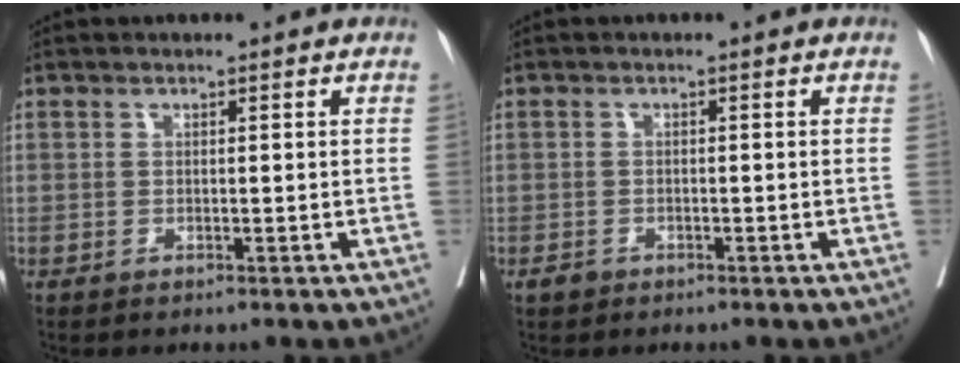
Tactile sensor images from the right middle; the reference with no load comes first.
{"total": 1.2, "force": [-0.8, 0.8, 0.3], "torque": [-0.006, 0.002, -0.012]}